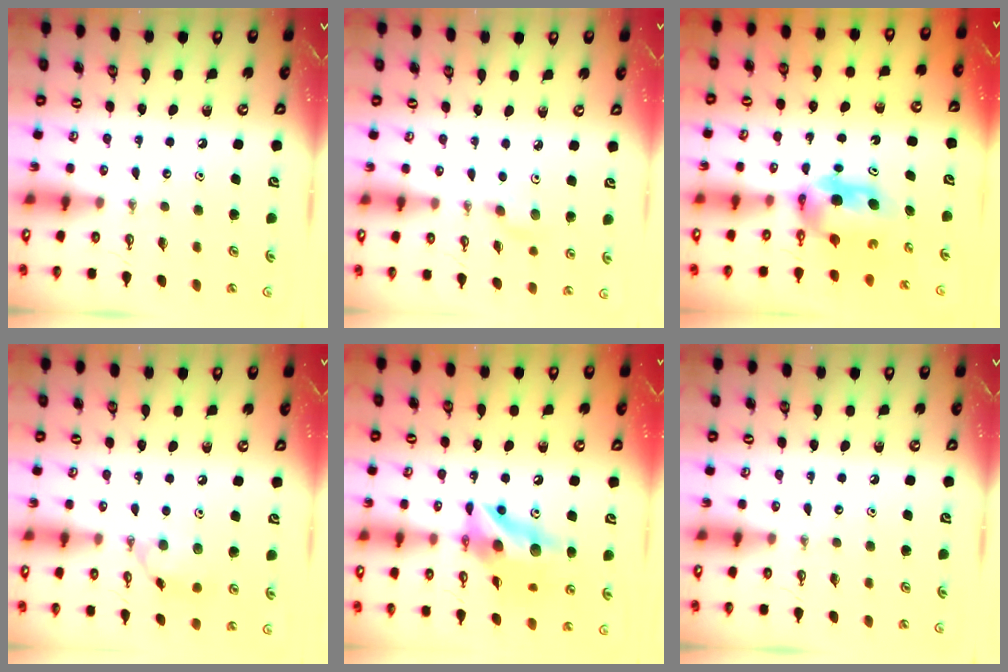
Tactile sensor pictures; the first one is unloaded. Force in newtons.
{"total": 4.6, "press": 3.9, "slide": 2.3}
{"total": 5.6, "press": 5.4, "slide": 1.7}
{"total": 9.3, "press": 9.3, "slide": 0.7}
{"total": 12.8, "press": 12.8, "slide": 1.3}
{"total": 0.0}